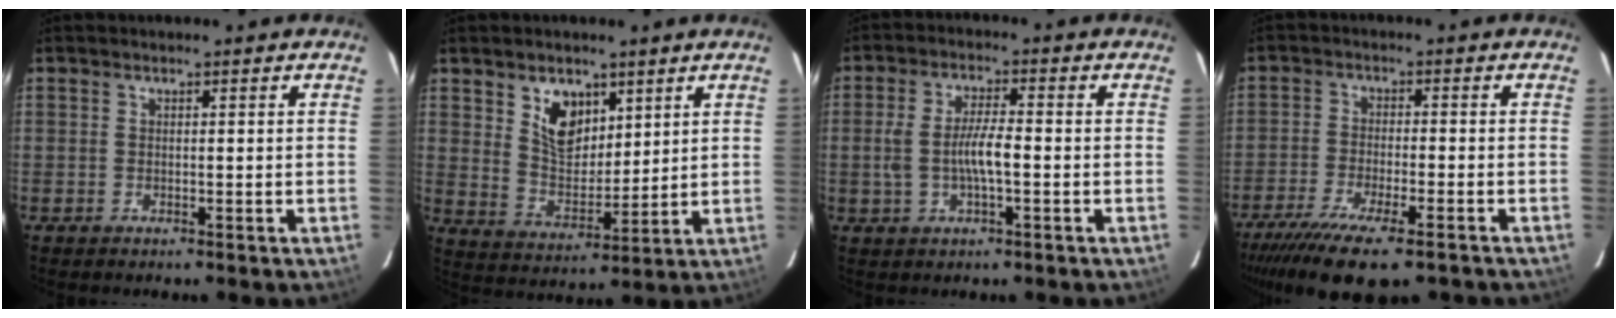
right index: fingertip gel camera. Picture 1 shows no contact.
{"total": 8.8, "force": [4.7, 5.6, 4.9], "torque": [-0.079, 0.003, 0.094]}
{"total": 6.5, "force": [-1.2, 1.7, 6.2], "torque": [-0.122, 0.004, -0.019]}
{"total": 15.8, "force": [-11.7, 3.7, 9.9], "torque": [-0.207, -0.054, -0.196]}